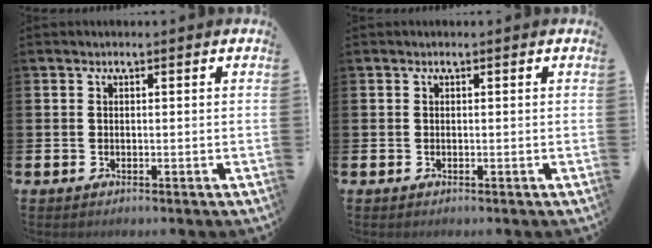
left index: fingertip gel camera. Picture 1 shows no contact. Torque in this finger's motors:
{"motor_torque": [0.23, -0.02, -0.02, 0.00]}